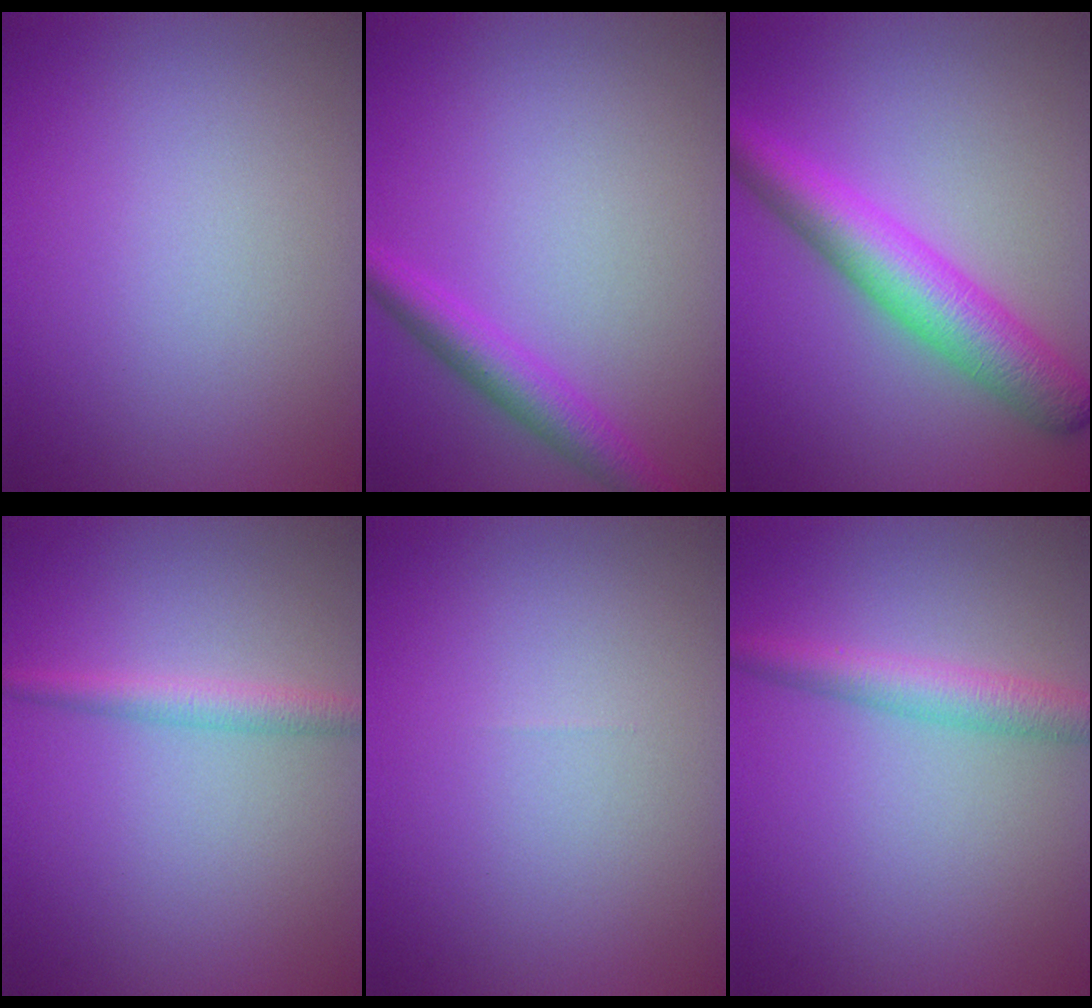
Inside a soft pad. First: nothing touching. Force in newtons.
{"total": 3.2, "press": 3.2, "slide": 0.1}
{"total": 6.4, "press": 6.4, "slide": 0.1}
{"total": 2.1, "press": 2.1, "slide": 0.1}
{"total": 0.0}
{"total": 3.3, "press": 3.3, "slide": 0.0}